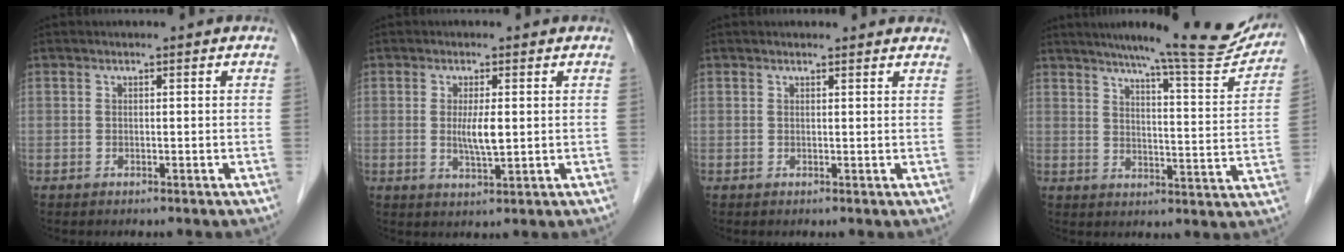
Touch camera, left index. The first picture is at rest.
{"total": 3.9, "force": [0.4, 0.8, 3.8], "torque": [-0.069, -0.007, 0.009]}
{"total": 5.1, "force": [4.8, 1.2, 1.1], "torque": [0.000, 0.009, 0.045]}
{"total": 17.9, "force": [16.1, 1.0, 7.8], "torque": [-0.100, -0.043, 0.203]}